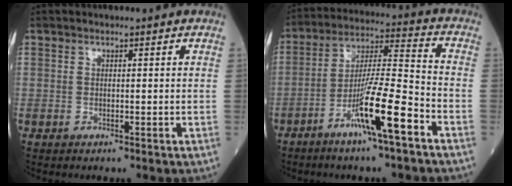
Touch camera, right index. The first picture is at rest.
{"total": 11.7, "force": [-6.1, 0.1, 10.0], "torque": [-0.184, -0.004, -0.112]}